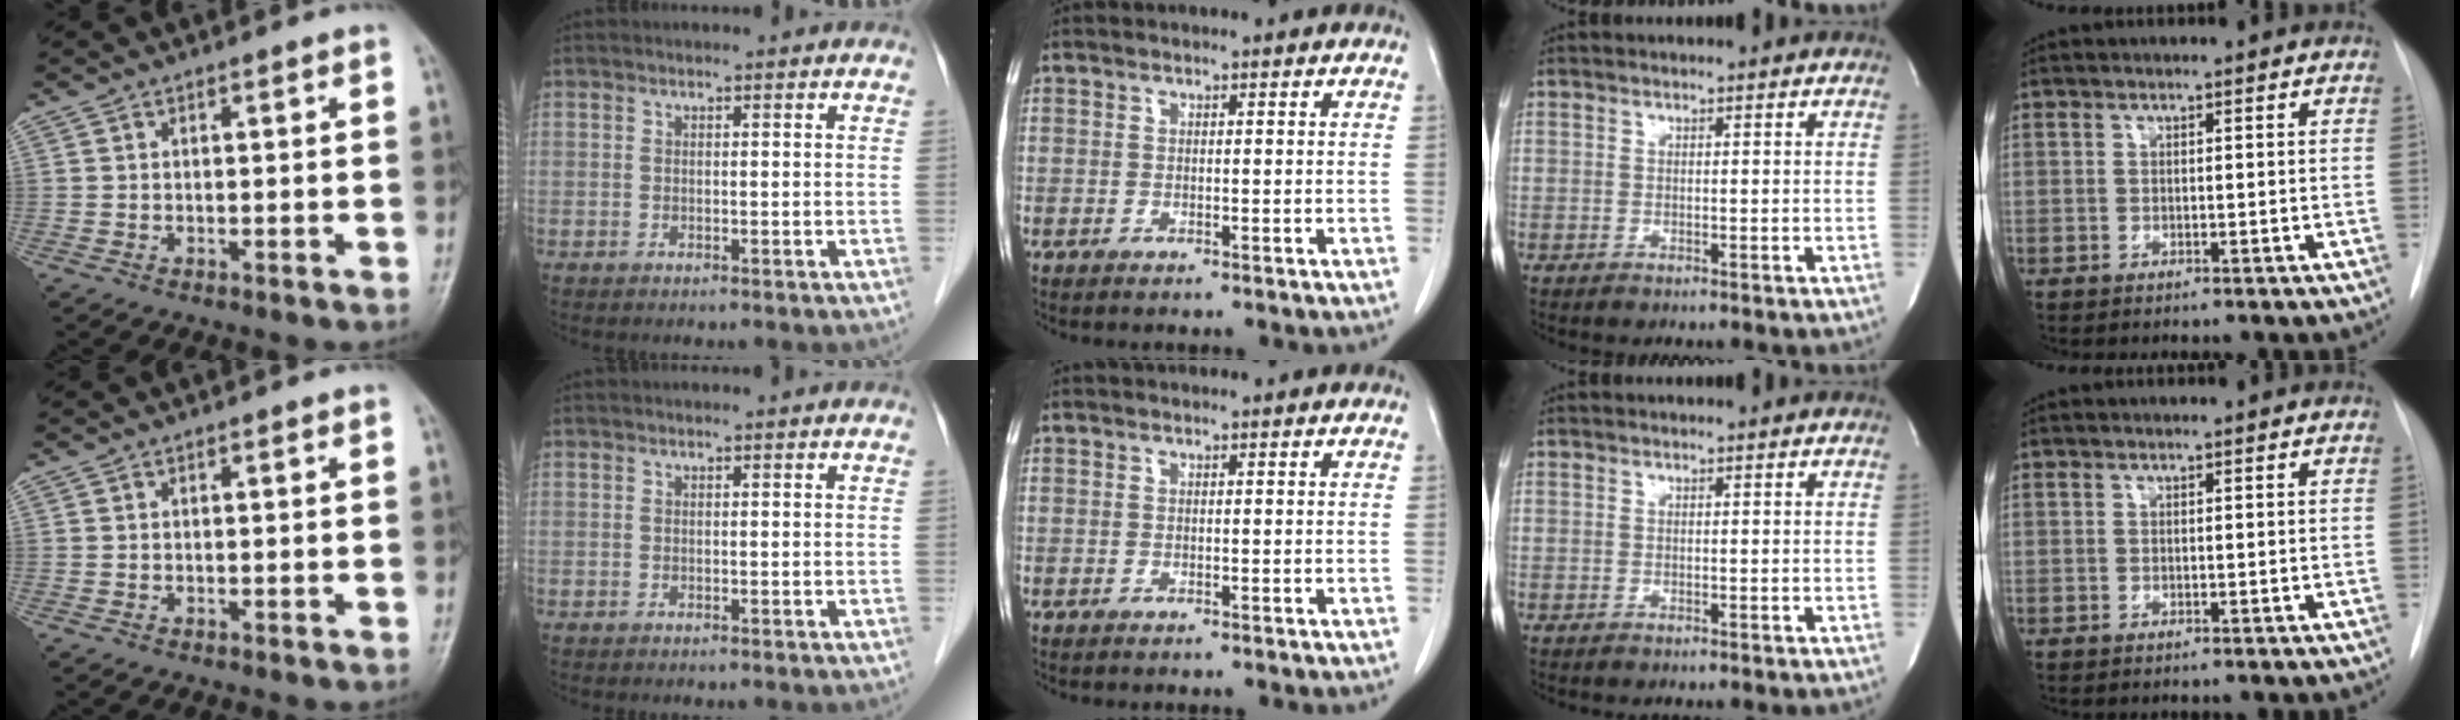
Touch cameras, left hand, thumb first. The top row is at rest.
{}